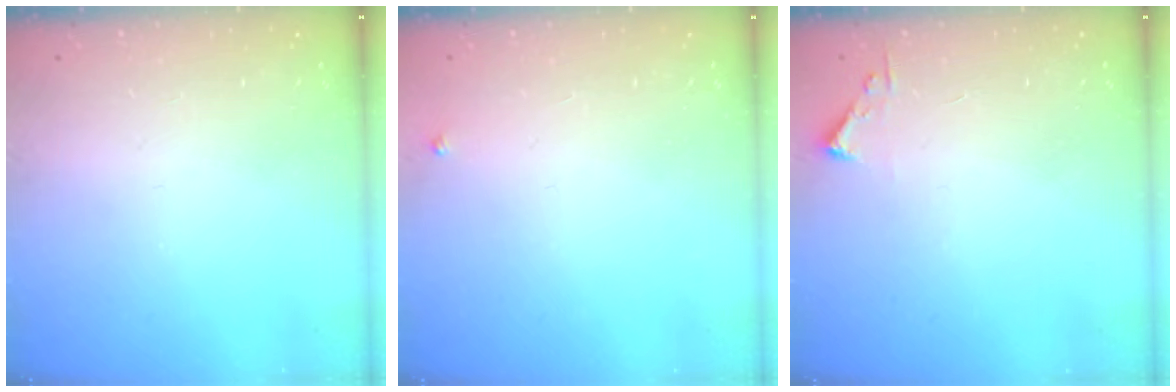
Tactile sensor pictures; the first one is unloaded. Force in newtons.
{"total": 2.7, "press": 2.7, "slide": 0.3}
{"total": 2.4, "press": 2.4, "slide": 0.3}